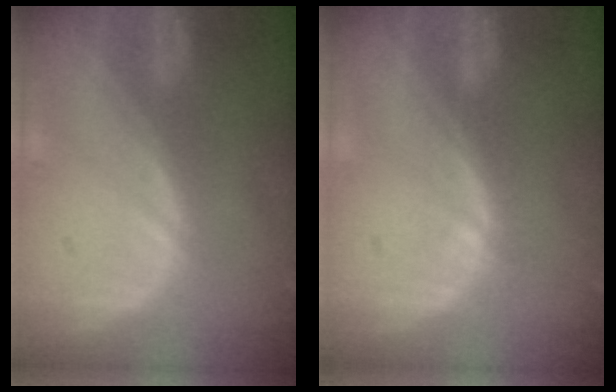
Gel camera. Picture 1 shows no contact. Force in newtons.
{"total": 0.7, "press": 0.7, "slide": 0.2}